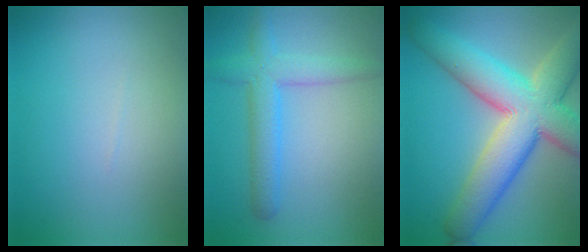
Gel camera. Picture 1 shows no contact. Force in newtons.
{"total": 4.0, "press": 4.0, "slide": 0.2}
{"total": 11.5, "press": 11.4, "slide": 1.0}